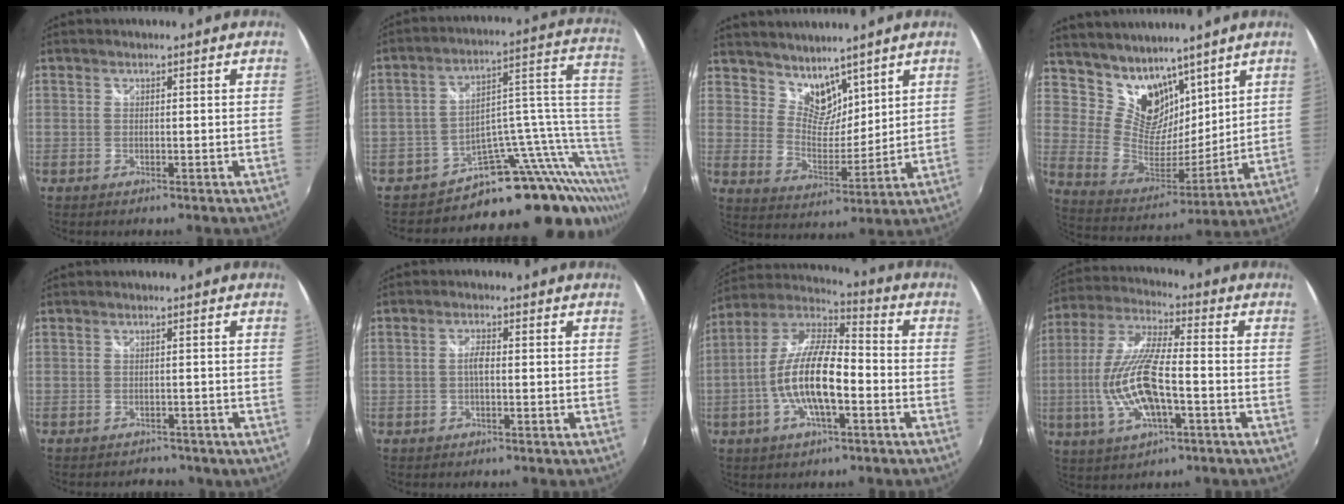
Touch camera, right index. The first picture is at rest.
{"total": 16.6, "force": [-5.1, 9.4, 12.7], "torque": [-0.147, 0.025, -0.079]}
{"total": 8.4, "force": [6.7, 4.3, 2.4], "torque": [-0.031, 0.000, 0.128]}
{"total": 14.1, "force": [10.3, 8.3, 4.9], "torque": [-0.103, 0.002, 0.204]}
{"total": 5.5, "force": [-4.5, 2.6, 1.6], "torque": [-0.032, -0.010, -0.053]}
{"total": 1.9, "force": [-0.3, 0.7, 1.7], "torque": [-0.034, 0.004, -0.007]}
{"total": 15.2, "force": [-4.0, 4.9, 13.8], "torque": [-0.271, 0.001, -0.080]}
{"total": 15.2, "force": [-3.6, 4.7, 14.0], "torque": [-0.284, -0.006, -0.066]}